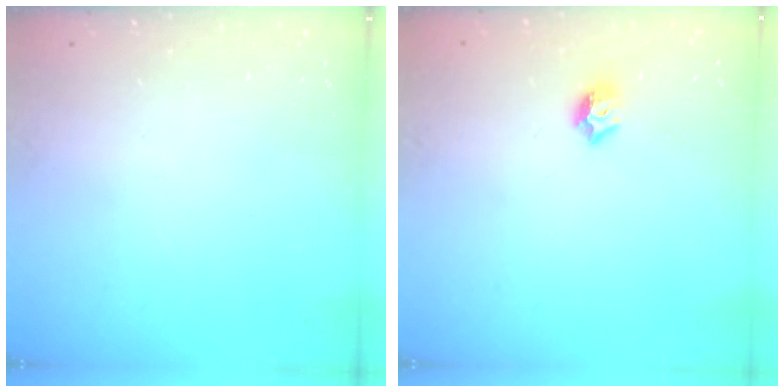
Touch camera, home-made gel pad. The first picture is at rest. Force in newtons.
{"total": 6.7, "press": 6.6, "slide": 0.9}